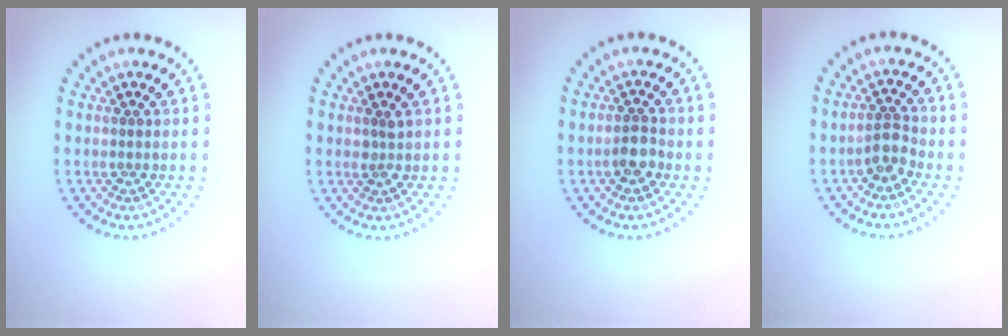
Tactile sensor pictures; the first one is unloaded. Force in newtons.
{"total": 0.7, "press": 0.7, "slide": 0.2}
{"total": 2.0, "press": 1.8, "slide": 0.8}
{"total": 2.1, "press": 1.7, "slide": 1.2}